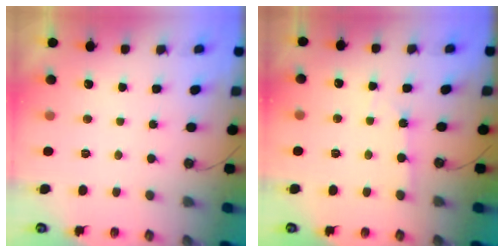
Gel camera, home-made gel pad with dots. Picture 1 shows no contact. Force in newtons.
{"total": 1.0, "press": 1.0, "slide": 0.2}